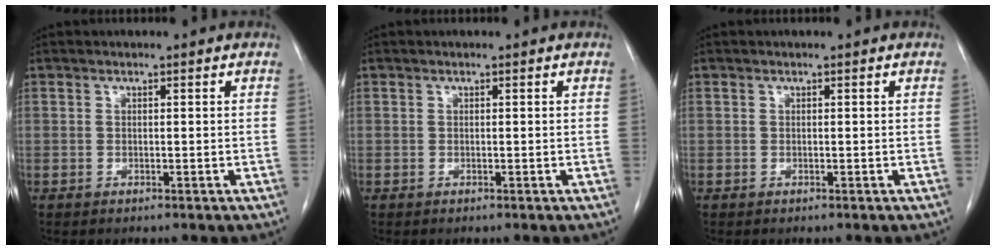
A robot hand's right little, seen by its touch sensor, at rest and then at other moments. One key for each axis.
{"total": 0.0}
{"total": 0.0}